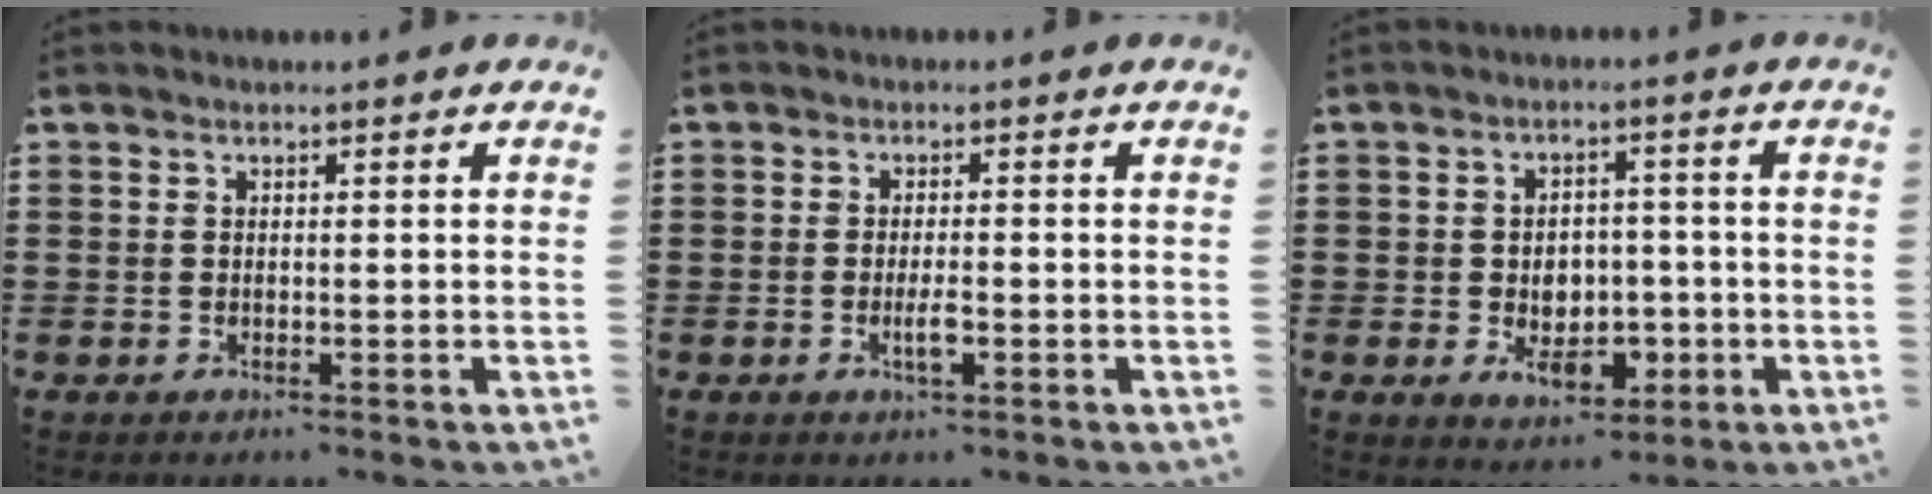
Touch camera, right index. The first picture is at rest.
{"total": 2.8, "force": [-1.0, 0.6, 2.5], "torque": [-0.051, -0.001, -0.019]}
{"total": 5.7, "force": [-1.6, 4.4, 3.3], "torque": [-0.039, 0.004, -0.031]}